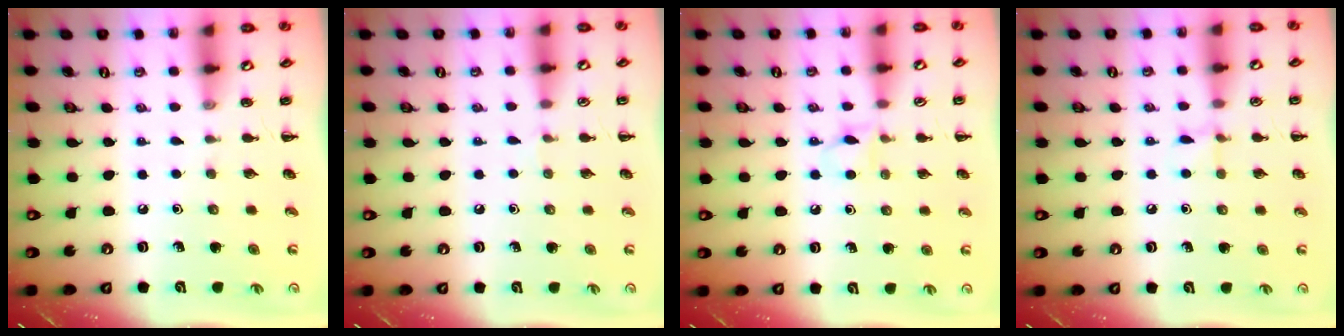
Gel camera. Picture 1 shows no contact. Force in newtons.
{"total": 2.9, "press": 2.7, "slide": 1.1}
{"total": 4.4, "press": 4.0, "slide": 1.7}
{"total": 5.4, "press": 5.1, "slide": 1.9}